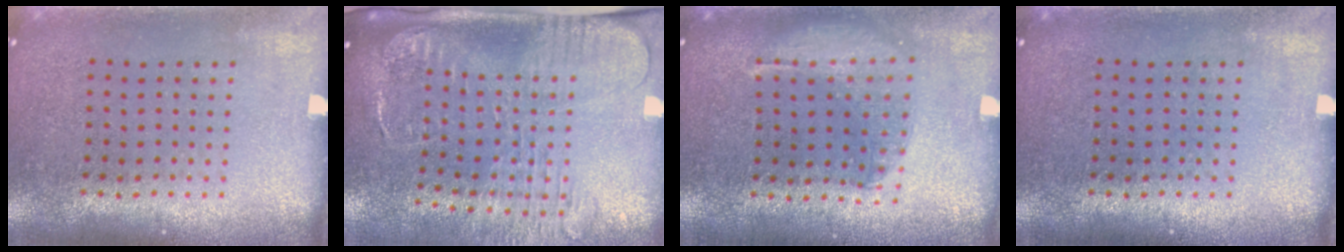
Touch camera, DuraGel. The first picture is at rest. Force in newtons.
{"total": 2.7, "press": 2.0, "slide": 1.7}
{"total": 1.4, "press": 1.3, "slide": 0.4}
{"total": 0.0}